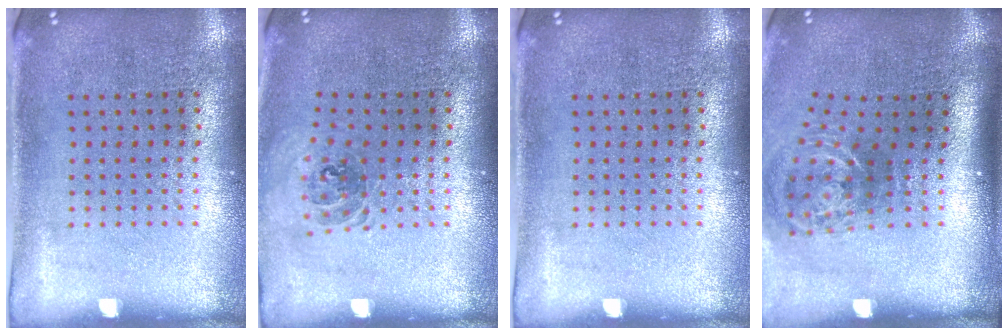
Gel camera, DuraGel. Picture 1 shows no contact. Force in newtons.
{"total": 0.9, "press": 0.8, "slide": 0.3}
{"total": 0.0}
{"total": 2.2, "press": 1.3, "slide": 1.8}